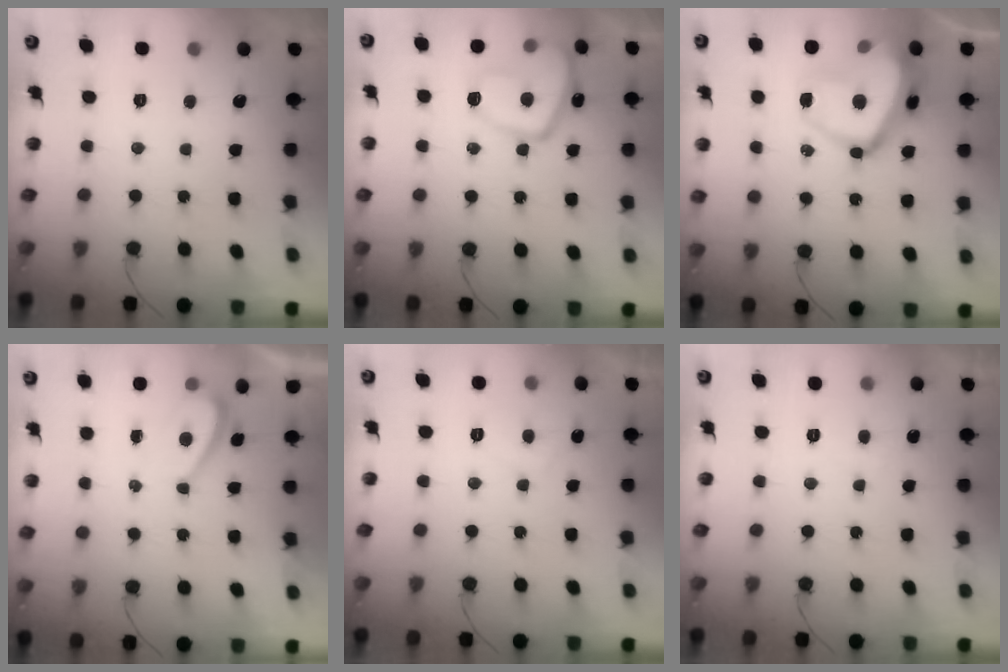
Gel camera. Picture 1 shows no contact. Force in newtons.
{"total": 13.8, "press": 13.7, "slide": 1.4}
{"total": 20.2, "press": 20.1, "slide": 1.7}
{"total": 1.3, "press": 1.1, "slide": 0.5}
{"total": 2.9, "press": 2.8, "slide": 0.7}
{"total": 1.4, "press": 1.3, "slide": 0.5}